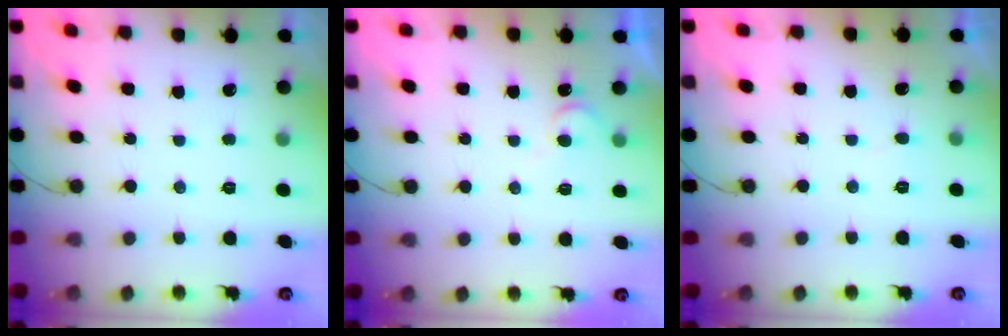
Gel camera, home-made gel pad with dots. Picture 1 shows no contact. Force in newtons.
{"total": 5.4, "press": 5.4, "slide": 0.5}
{"total": 2.4, "press": 2.4, "slide": 0.2}